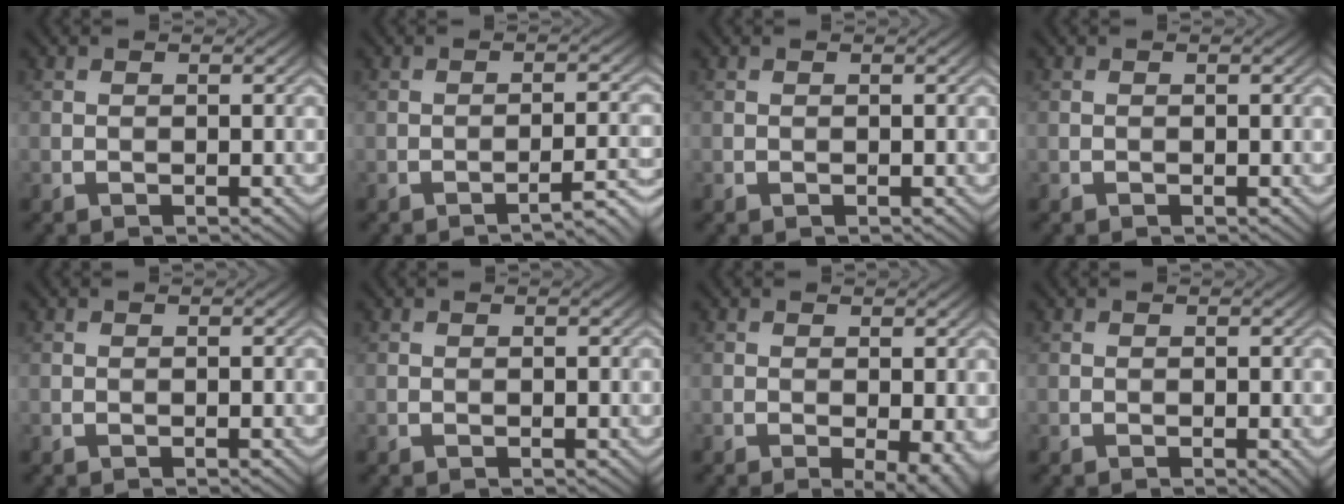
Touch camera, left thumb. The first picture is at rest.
{"total": 2.8, "force": [-2.5, -0.5, 1.1], "torque": [-0.015, 0.011, -0.033]}
{"total": 0.0}
{"total": 0.0}
{"total": 0.0}
{"total": 0.0}
{"total": 3.8, "force": [-0.3, 1.6, 3.4], "torque": [-0.045, -0.001, -0.005]}
{"total": 0.5, "force": [-0.1, 0.2, 0.5], "torque": [-0.004, -0.001, -0.001]}